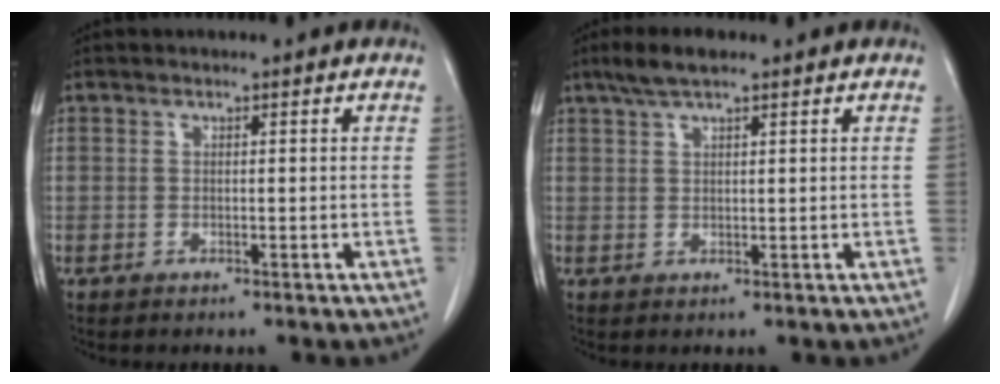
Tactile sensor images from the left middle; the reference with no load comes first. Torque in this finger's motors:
{"motor_torque": [0.22, -0.17, 0.02, 0.02]}